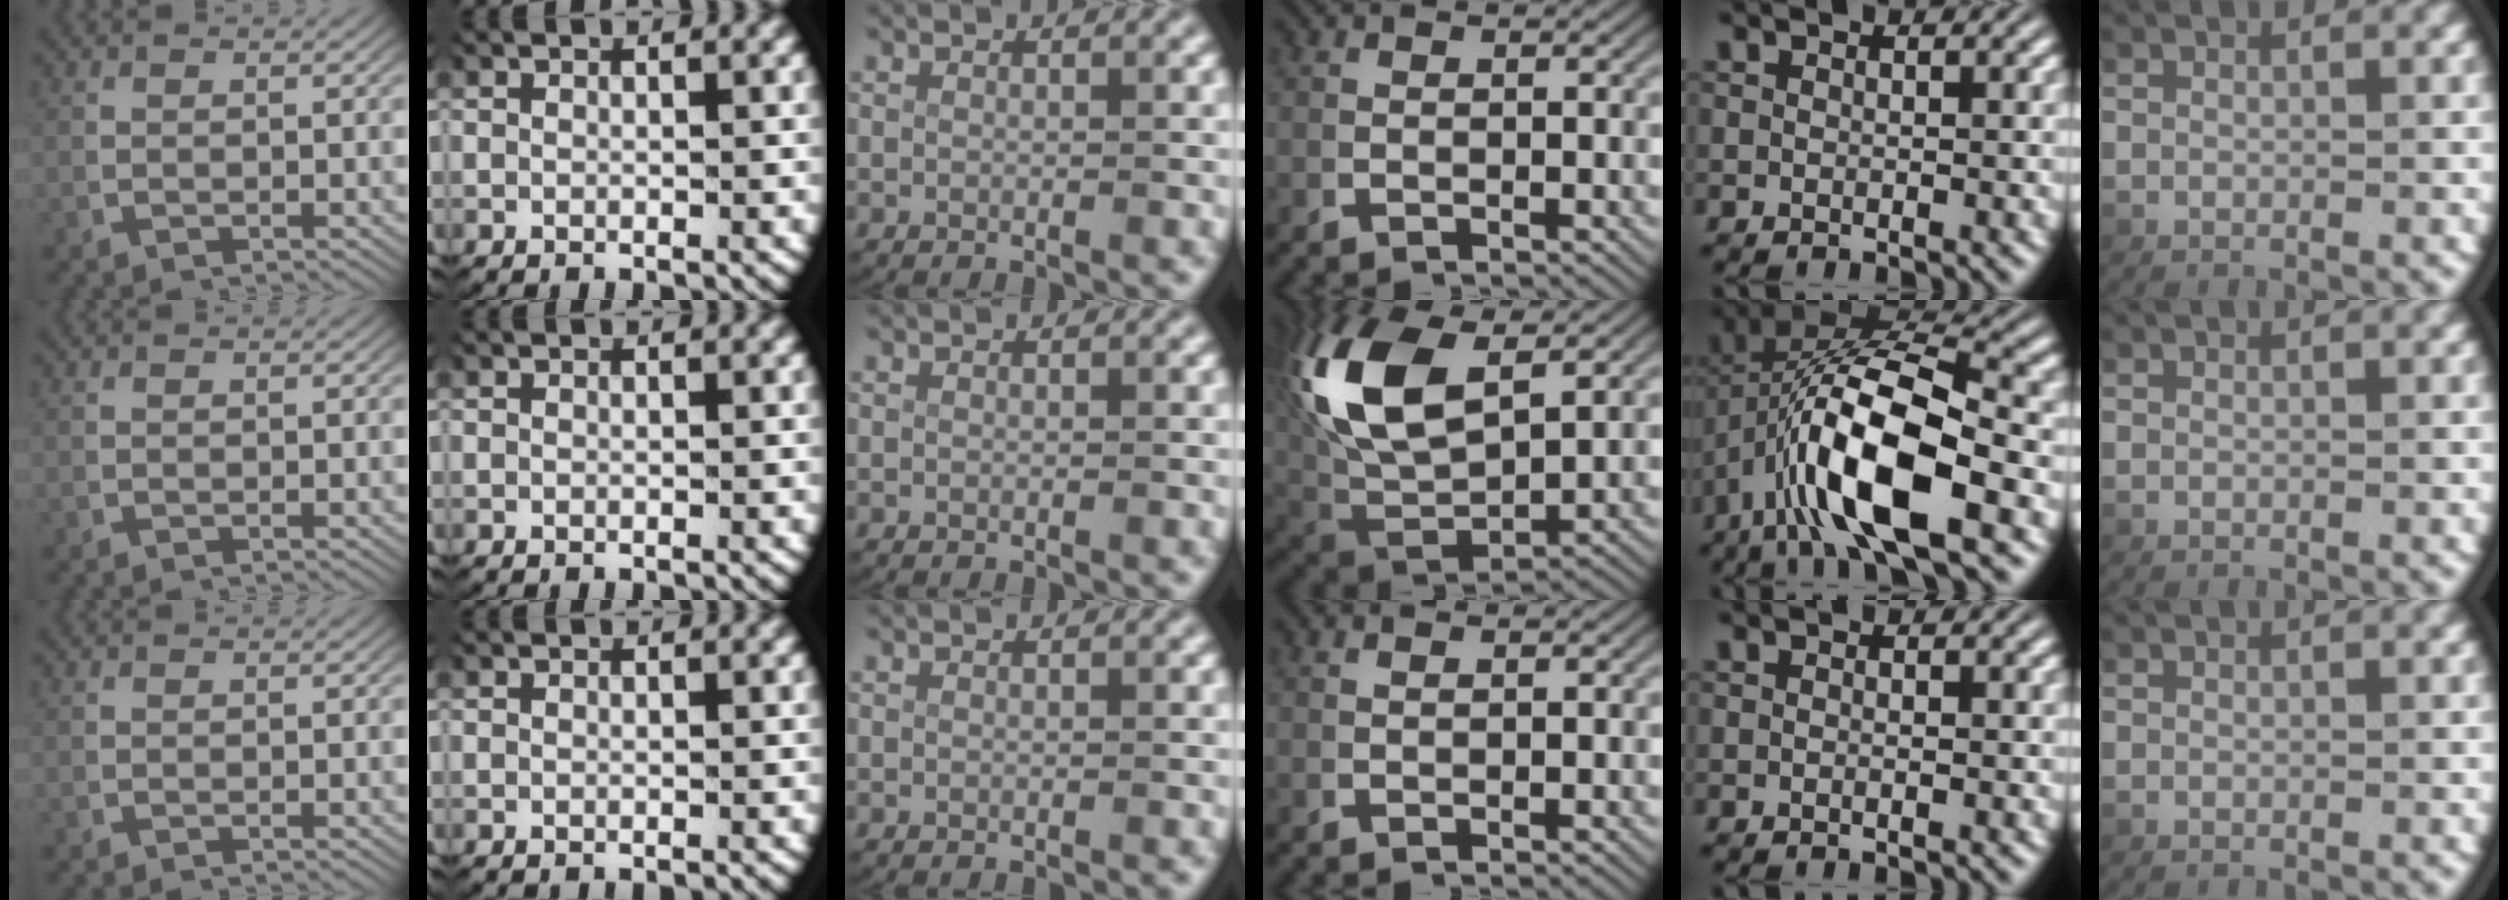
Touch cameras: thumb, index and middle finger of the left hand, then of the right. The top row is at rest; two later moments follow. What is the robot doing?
{"motion": "lift_and_place", "object": "scissors"}